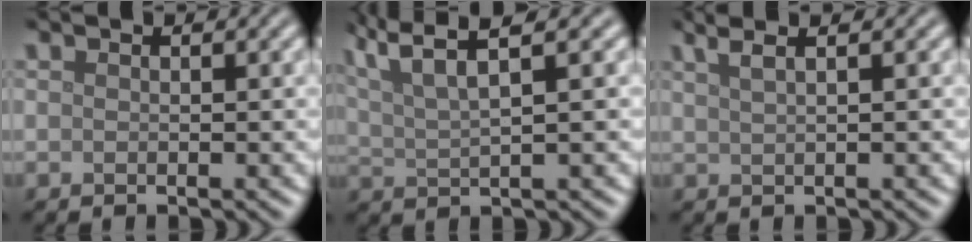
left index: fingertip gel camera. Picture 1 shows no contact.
{"total": 6.1, "force": [3.8, 1.3, 4.6], "torque": [-0.080, 0.020, 0.065]}
{"total": 4.5, "force": [2.7, 2.1, 3.0], "torque": [-0.025, 0.030, 0.014]}